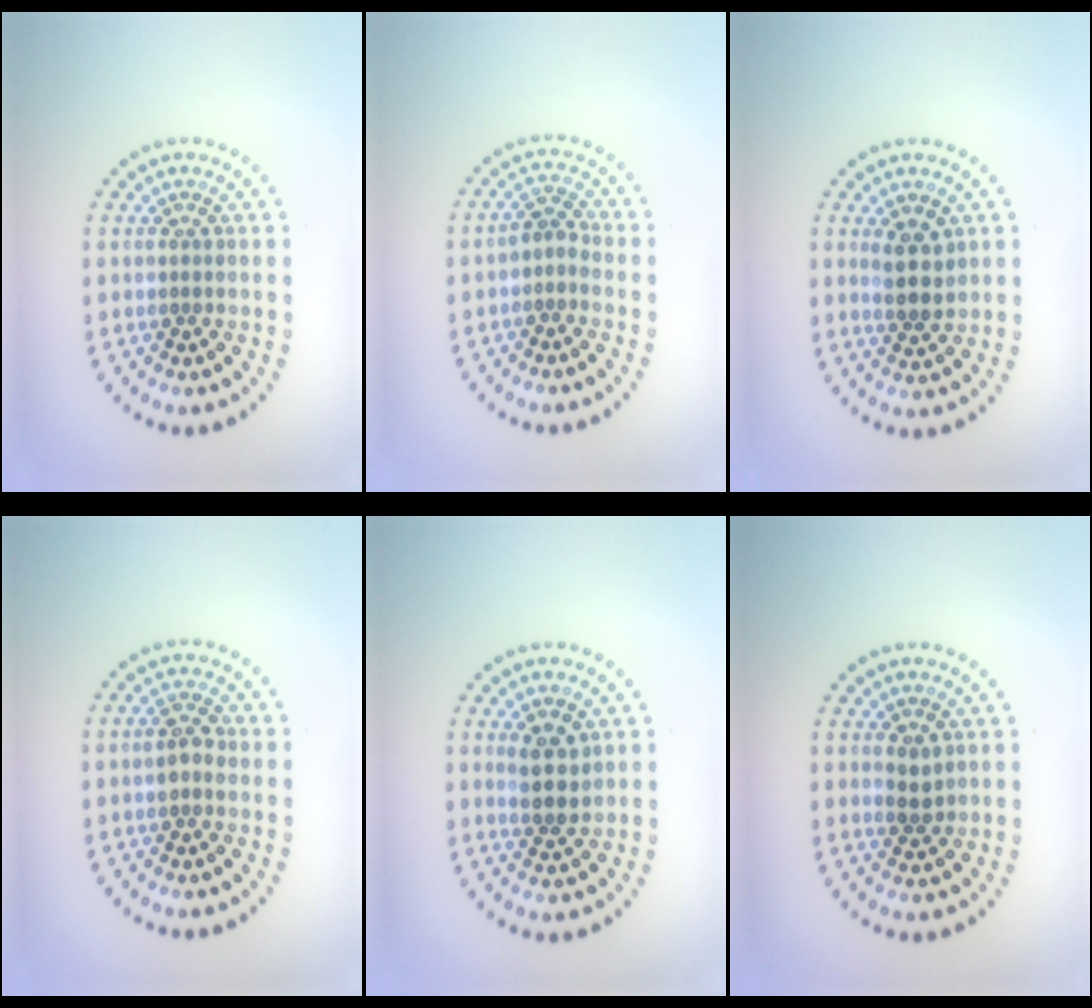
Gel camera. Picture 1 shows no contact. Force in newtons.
{"total": 1.4, "press": 1.2, "slide": 0.8}
{"total": 2.7, "press": 2.6, "slide": 0.9}
{"total": 1.8, "press": 1.7, "slide": 0.6}
{"total": 2.7, "press": 2.6, "slide": 0.9}
{"total": 1.5, "press": 1.4, "slide": 0.4}